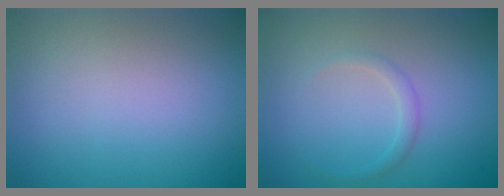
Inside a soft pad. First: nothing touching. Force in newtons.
{"total": 1.0, "press": 1.0, "slide": 0.1}